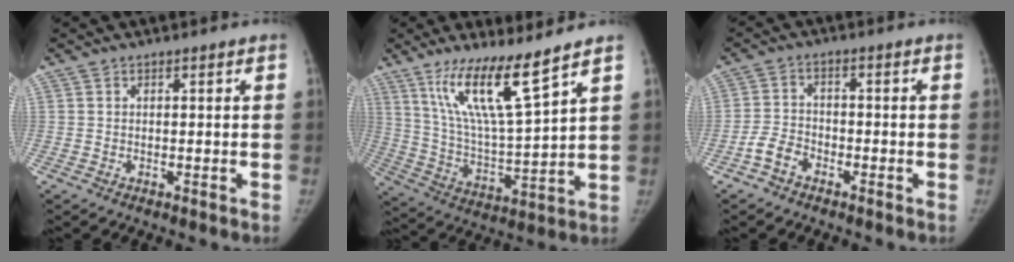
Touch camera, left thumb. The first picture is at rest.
{"total": 14.6, "force": [9.7, 1.5, 10.8], "torque": [-0.193, -0.066, 0.194]}
{"total": 4.3, "force": [-2.7, 2.8, 2.0], "torque": [-0.035, 0.019, -0.053]}